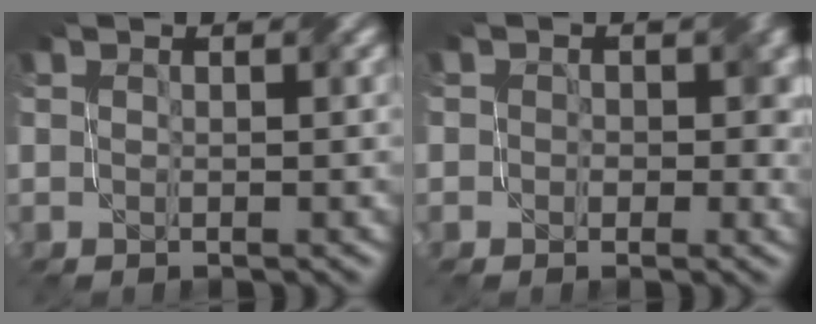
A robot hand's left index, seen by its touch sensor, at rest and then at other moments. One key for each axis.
{"total": 3.6, "fx": 0.7, "fy": 2.9, "fz": 2.1, "tx": -0.010, "ty": 0.002, "tz": 0.002}